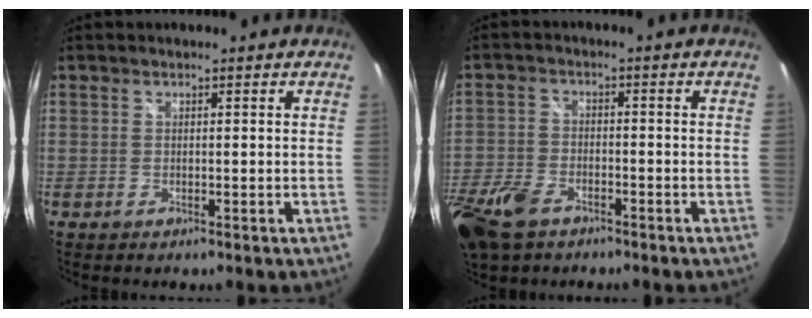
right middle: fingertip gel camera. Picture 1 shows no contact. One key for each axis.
{"total": 12.2, "fx": -7.5, "fy": 7.0, "fz": 6.6, "tx": -0.182, "ty": -0.019, "tz": -0.148}